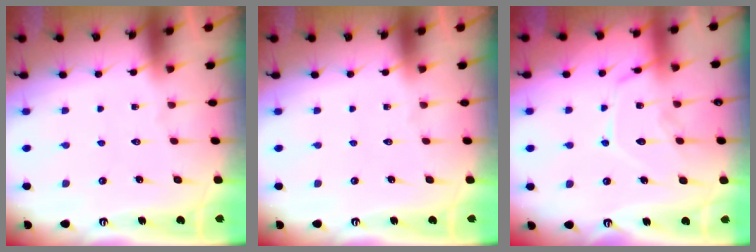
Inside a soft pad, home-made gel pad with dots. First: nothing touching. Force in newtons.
{"total": 0.0}
{"total": 13.1, "press": 13.0, "slide": 1.0}